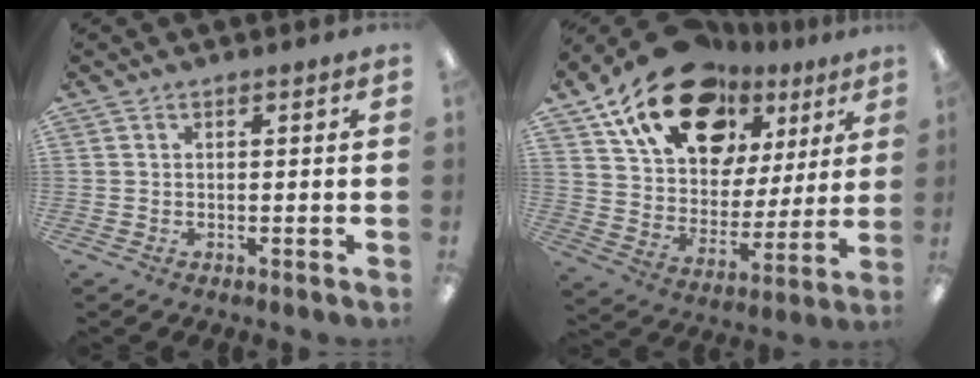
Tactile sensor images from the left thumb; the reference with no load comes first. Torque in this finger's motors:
{"motor_torque": [1.05, 2.29, 1.35, -1.42, 0.18]}